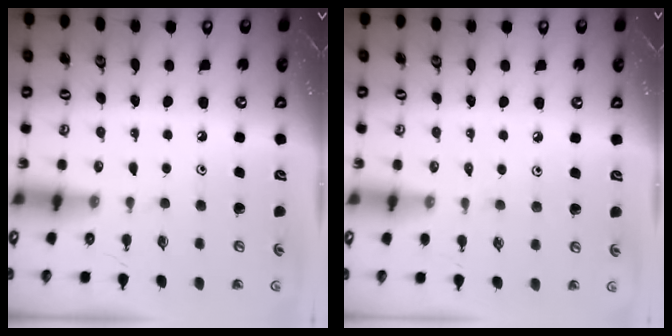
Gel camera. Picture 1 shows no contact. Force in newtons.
{"total": 2.5, "press": 2.5, "slide": 0.5}